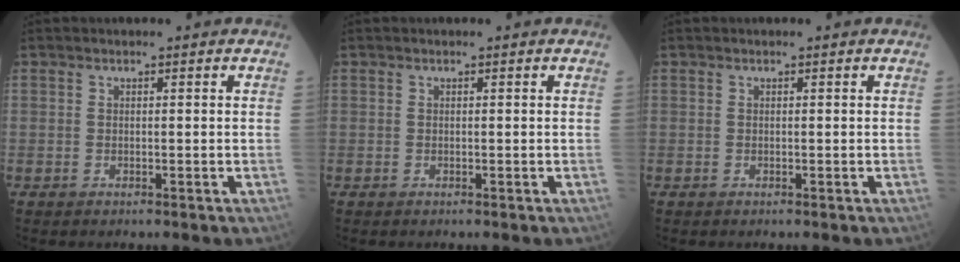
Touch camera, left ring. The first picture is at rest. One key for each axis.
{"total": 0.0}
{"total": 0.0}